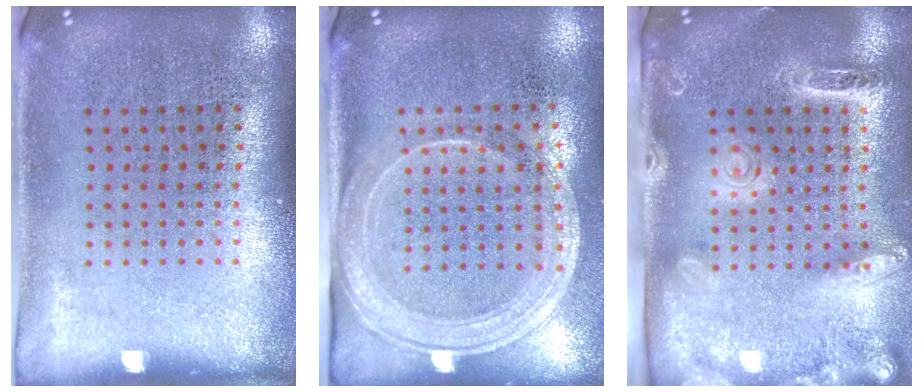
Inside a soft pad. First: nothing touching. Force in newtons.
{"total": 2.0, "press": 1.7, "slide": 1.1}
{"total": 2.5, "press": 2.0, "slide": 1.5}